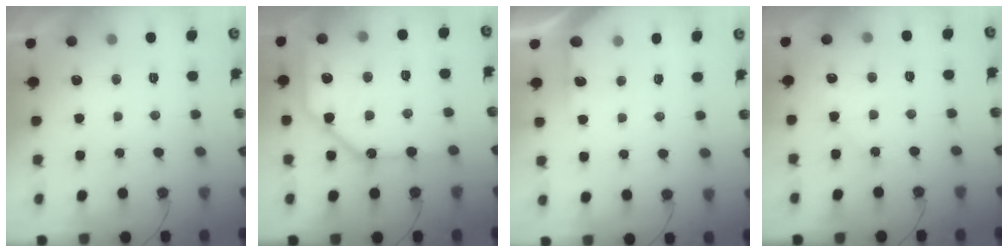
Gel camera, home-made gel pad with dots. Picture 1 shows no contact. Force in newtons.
{"total": 16.0, "press": 15.9, "slide": 1.8}
{"total": 4.4, "press": 4.3, "slide": 0.5}
{"total": 4.7, "press": 4.7, "slide": 0.6}